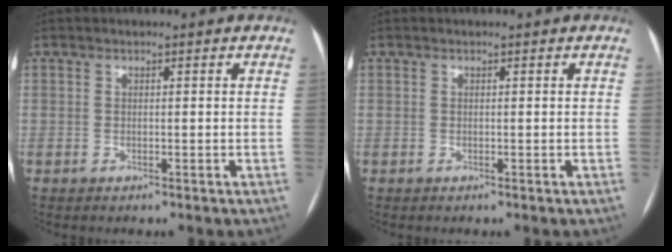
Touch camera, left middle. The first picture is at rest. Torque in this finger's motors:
{"motor_torque": [0.04, 0.04, 0.00, 0.00]}